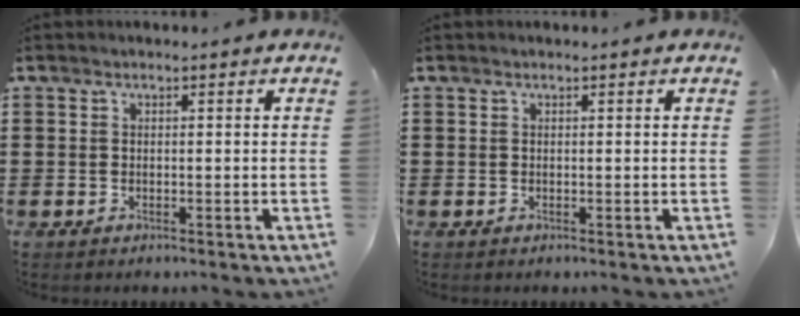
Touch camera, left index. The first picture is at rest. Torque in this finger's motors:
{"motor_torque": [-0.02, 0.00, -0.01, 0.01]}